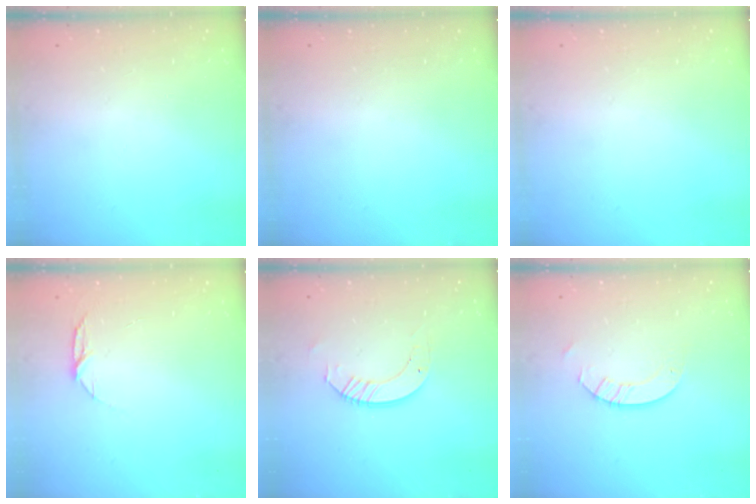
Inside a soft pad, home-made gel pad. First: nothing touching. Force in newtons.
{"total": 0.0}
{"total": 0.0}
{"total": 4.8, "press": 4.8, "slide": 0.6}
{"total": 5.7, "press": 5.7, "slide": 0.3}
{"total": 3.5, "press": 3.5, "slide": 0.3}